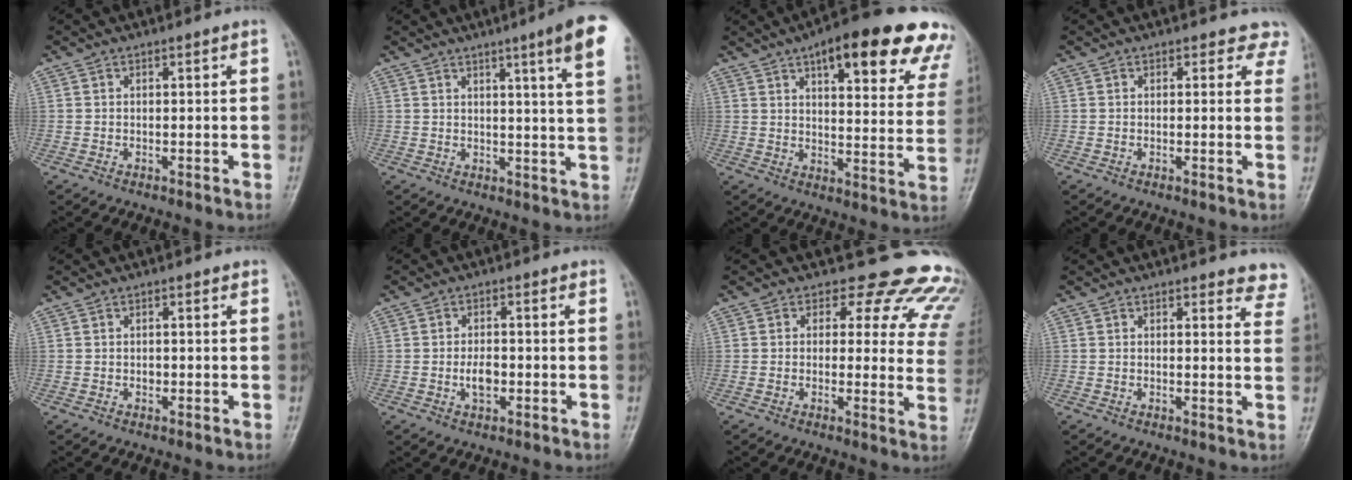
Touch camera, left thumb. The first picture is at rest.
{"total": 11.0, "force": [5.9, 0.2, 9.3], "torque": [-0.116, -0.024, 0.061]}
{"total": 24.4, "force": [15.1, 7.7, 17.6], "torque": [-0.185, -0.033, 0.185]}
{"total": 3.9, "force": [3.2, 2.2, 0.2], "torque": [0.038, -0.012, 0.008]}
{"total": 0.7, "force": [-0.2, 0.6, 0.3], "torque": [0.007, 0.003, -0.003]}
{"total": 3.6, "force": [-1.0, 2.1, 2.8], "torque": [-0.036, 0.003, -0.015]}
{"total": 17.2, "force": [13.4, 8.5, 6.7], "torque": [-0.019, -0.072, 0.120]}
{"total": 6.5, "force": [6.1, 2.2, 0.9], "torque": [0.037, -0.030, 0.037]}